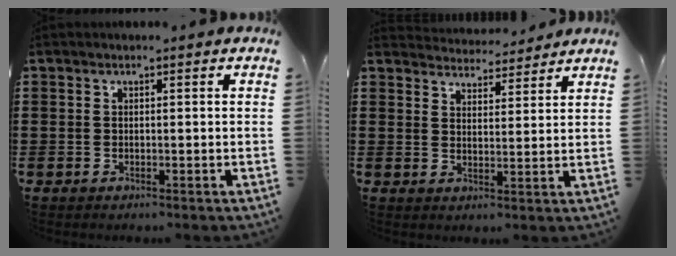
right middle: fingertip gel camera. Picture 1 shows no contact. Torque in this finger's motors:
{"motor_torque": [-0.21, -0.19, -0.06, -0.06]}